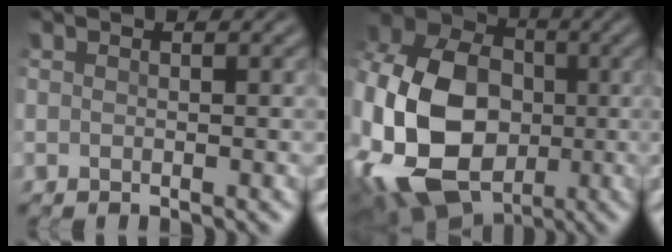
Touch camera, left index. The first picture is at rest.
{"total": 19.6, "force": [-3.6, 14.6, 12.6], "torque": [-0.282, -0.022, -0.078]}